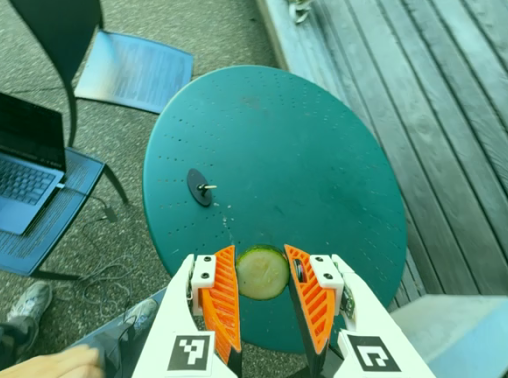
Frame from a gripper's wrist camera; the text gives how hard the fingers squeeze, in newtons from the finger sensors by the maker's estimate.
{"total": 11.9, "left": 12.2, "right": 11.5}